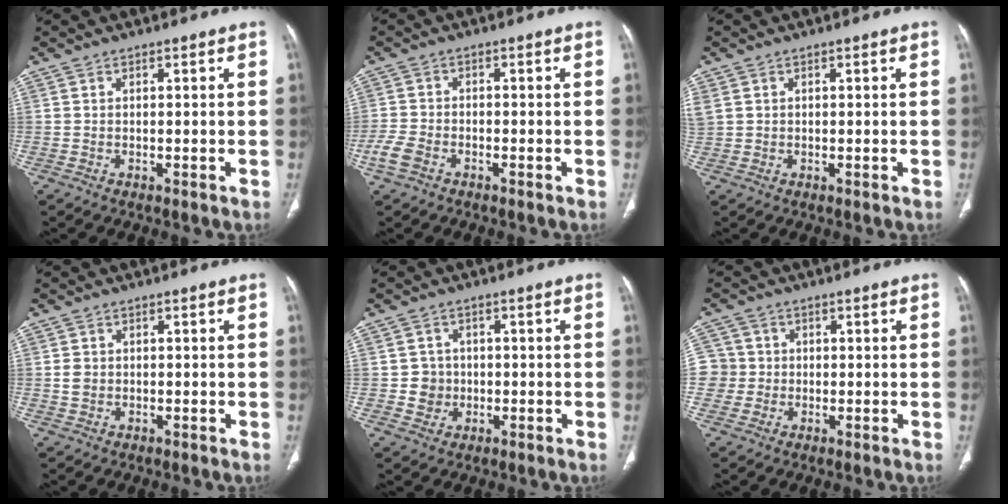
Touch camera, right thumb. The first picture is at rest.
{"total": 3.9, "force": [-2.2, 2.4, 2.3], "torque": [-0.060, 0.008, -0.044]}
{"total": 3.0, "force": [0.7, 2.4, 1.6], "torque": [-0.061, 0.017, 0.028]}
{"total": 1.9, "force": [-0.1, 1.6, 0.9], "torque": [-0.012, 0.002, 0.002]}
{"total": 3.7, "force": [-0.4, 3.7, 0.6], "torque": [0.015, 0.009, -0.005]}
{"total": 5.3, "force": [-0.4, 5.3, 0.4], "torque": [0.015, 0.012, -0.013]}